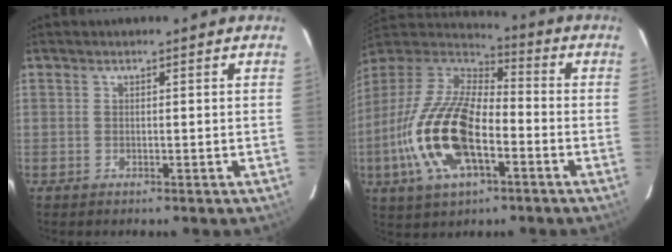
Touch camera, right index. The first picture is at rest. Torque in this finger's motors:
{"motor_torque": [2.14, 0.00, 1.00, 0.21]}